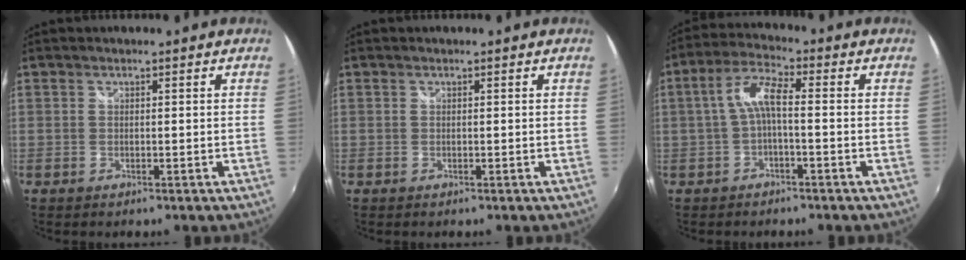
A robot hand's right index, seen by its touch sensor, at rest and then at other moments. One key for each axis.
{"total": 0.0}
{"total": 5.7, "fx": -0.9, "fy": 1.5, "fz": 5.4, "tx": -0.117, "ty": 0.016, "tz": -0.018}